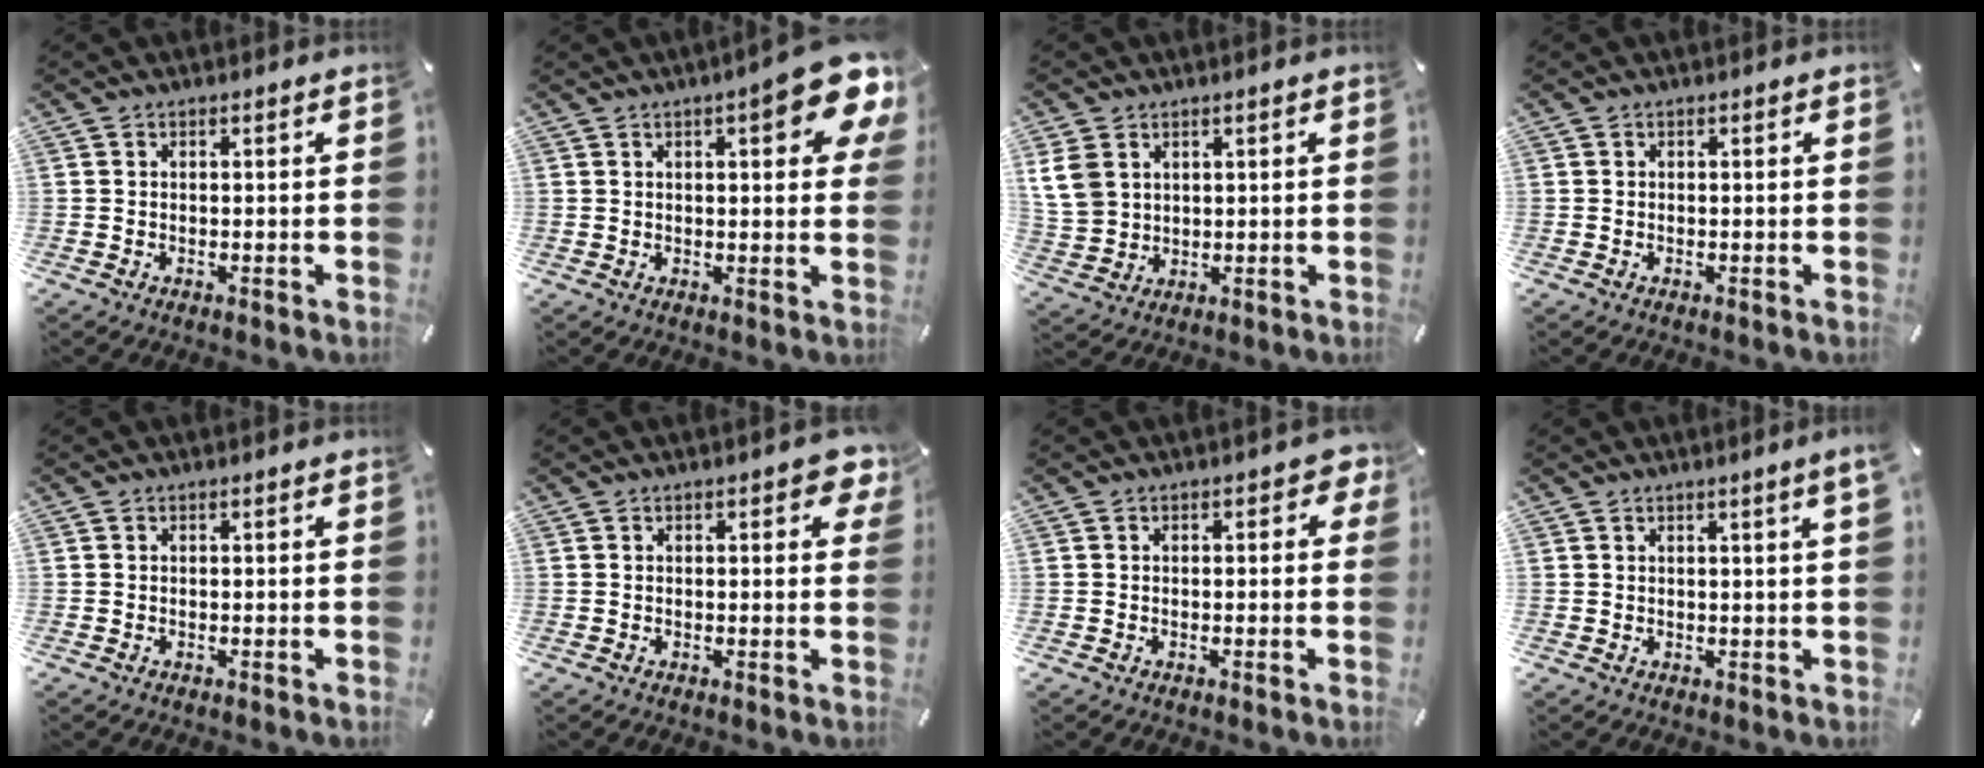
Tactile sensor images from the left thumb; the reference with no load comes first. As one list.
[{"total": 12.0, "force": [5.3, 3.5, 10.1], "torque": [-0.128, -0.024, 0.084]}, {"total": 7.5, "force": [3.1, 6.2, 3.0], "torque": [-0.097, -0.001, 0.059]}, {"total": 0.0}, {"total": 0.0}, {"total": 4.0, "force": [1.4, 1.6, 3.4], "torque": [-0.038, -0.004, 0.017]}, {"total": 2.0, "force": [0.0, 1.5, 1.4], "torque": [-0.010, 0.001, -0.005]}, {"total": 2.0, "force": [1.2, 0.0, 1.6], "torque": [-0.032, 0.000, 0.021]}]